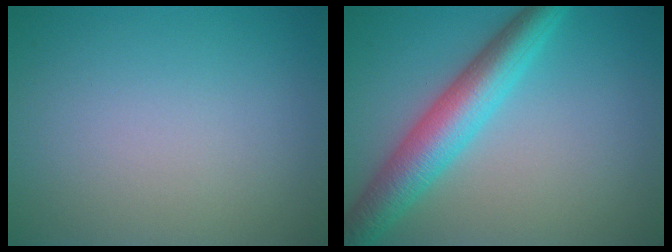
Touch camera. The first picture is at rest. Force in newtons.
{"total": 6.2, "press": 6.2, "slide": 0.0}